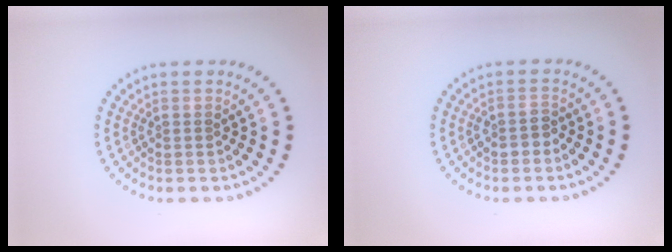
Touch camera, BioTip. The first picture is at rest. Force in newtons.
{"total": 1.4, "press": 1.2, "slide": 0.6}